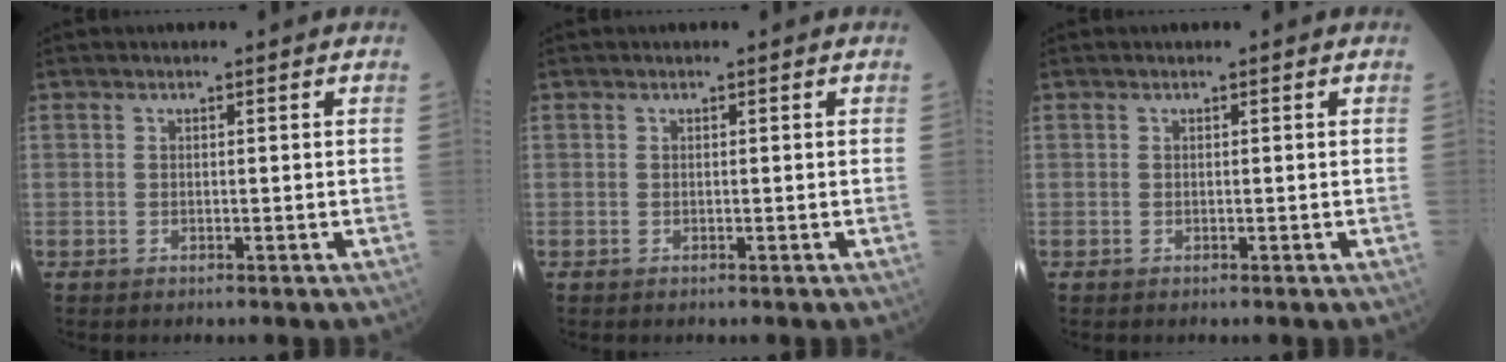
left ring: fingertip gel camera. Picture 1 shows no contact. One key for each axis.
{"total": 0.0}
{"total": 0.0}